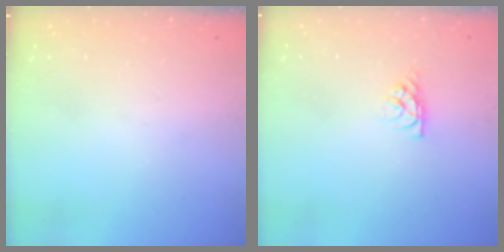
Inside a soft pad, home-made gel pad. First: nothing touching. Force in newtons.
{"total": 4.6, "press": 4.6, "slide": 0.5}